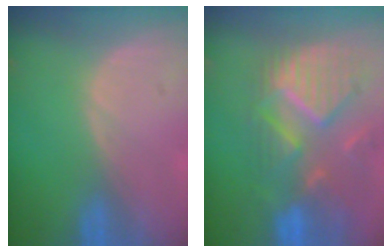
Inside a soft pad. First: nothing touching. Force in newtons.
{"total": 11.8, "press": 10.3, "slide": 5.8}